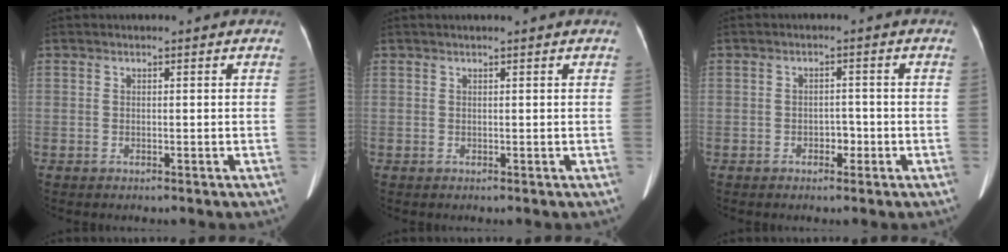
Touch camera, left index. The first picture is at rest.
{"total": 1.6, "force": [1.4, -0.1, 0.9], "torque": [-0.009, 0.023, 0.021]}
{"total": 2.1, "force": [-1.0, 1.3, 1.3], "torque": [-0.017, 0.004, -0.015]}